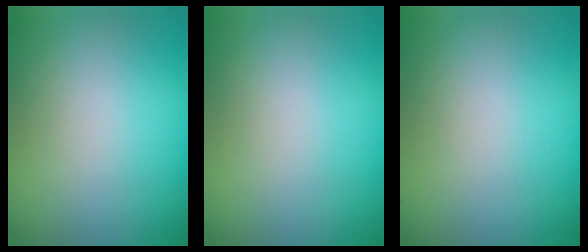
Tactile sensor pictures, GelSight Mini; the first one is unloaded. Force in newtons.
{"total": 0.0}
{"total": 0.0}